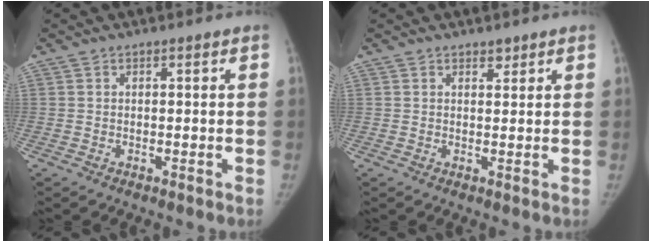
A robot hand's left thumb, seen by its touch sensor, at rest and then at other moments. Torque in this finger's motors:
{"motor_torque": [-0.27, -0.13, 0.12, 0.34, -0.03]}